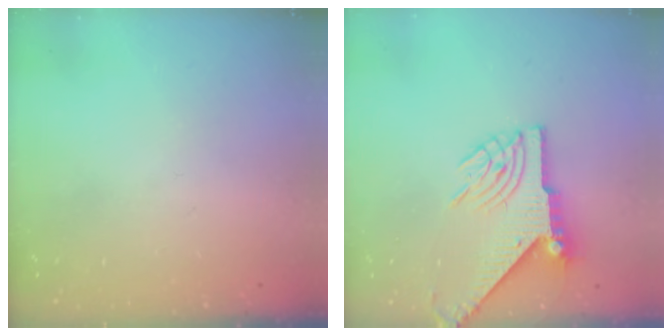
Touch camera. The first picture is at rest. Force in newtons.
{"total": 8.8, "press": 8.7, "slide": 1.3}